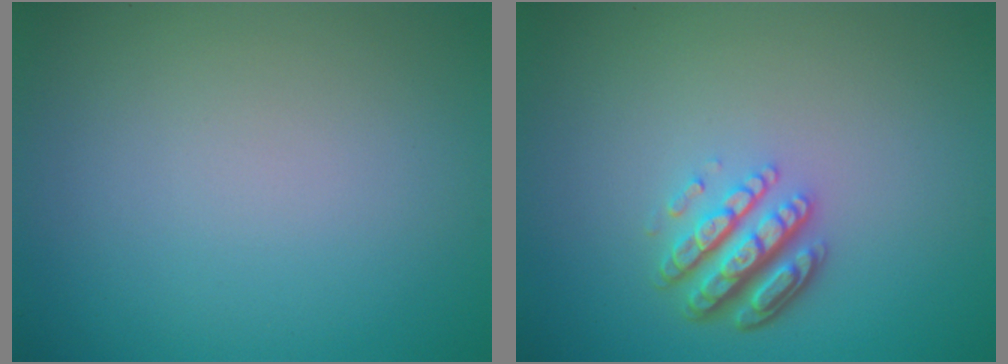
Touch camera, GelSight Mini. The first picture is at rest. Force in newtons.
{"total": 4.5, "press": 3.3, "slide": 3.1}